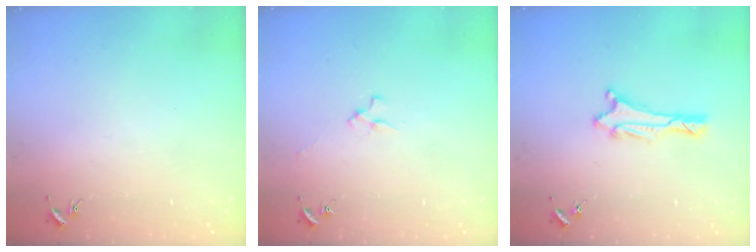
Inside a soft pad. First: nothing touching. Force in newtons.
{"total": 2.4, "press": 2.4, "slide": 0.3}
{"total": 1.5, "press": 1.5, "slide": 0.2}